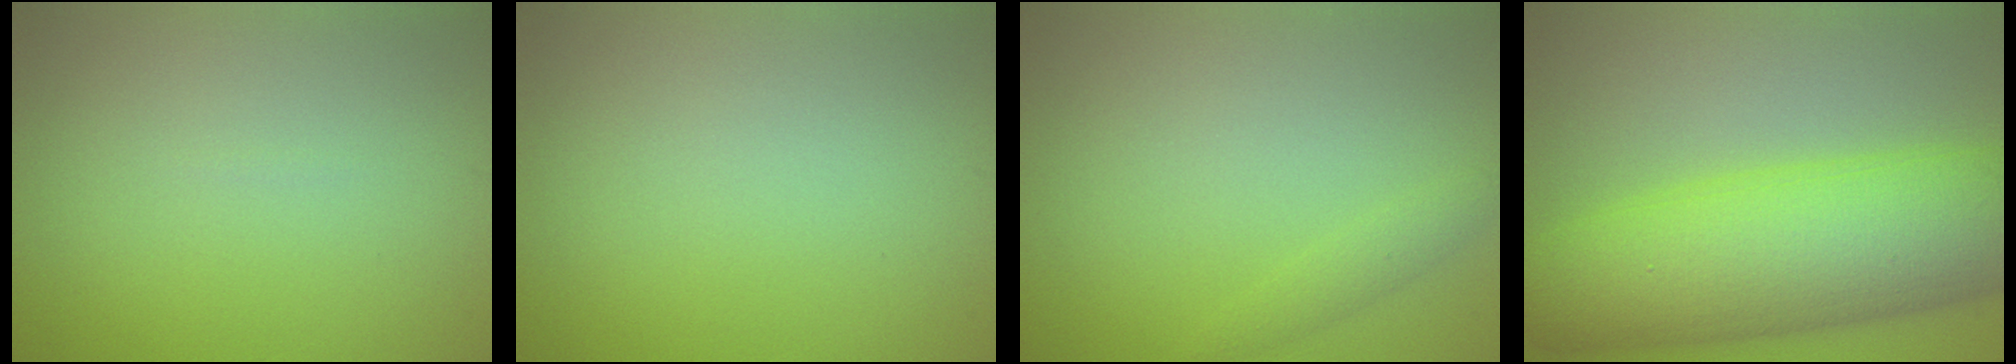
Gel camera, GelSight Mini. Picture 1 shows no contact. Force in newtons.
{"total": 0.0}
{"total": 1.1, "press": 1.1, "slide": 0.1}
{"total": 12.7, "press": 12.7, "slide": 0.2}